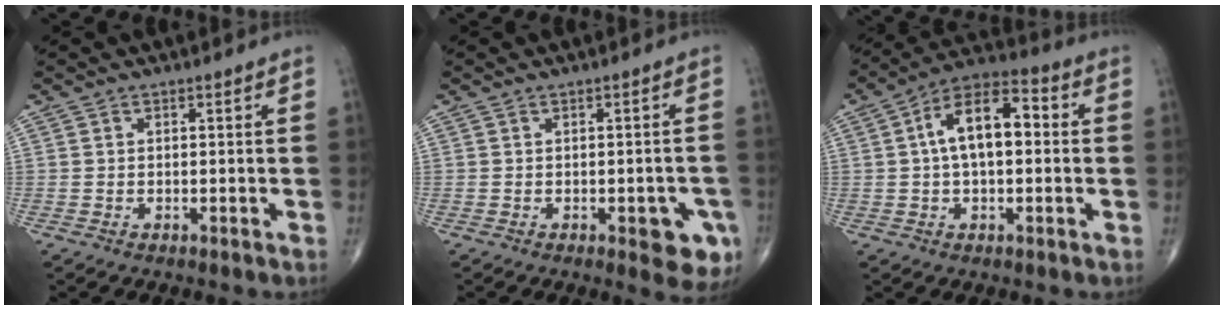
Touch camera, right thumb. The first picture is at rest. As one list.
[{"total": 6.8, "force": [-2.5, 2.8, 5.7], "torque": [-0.047, 0.002, -0.023]}, {"total": 12.6, "force": [1.4, 6.5, 10.7], "torque": [-0.175, 0.034, 0.013]}]